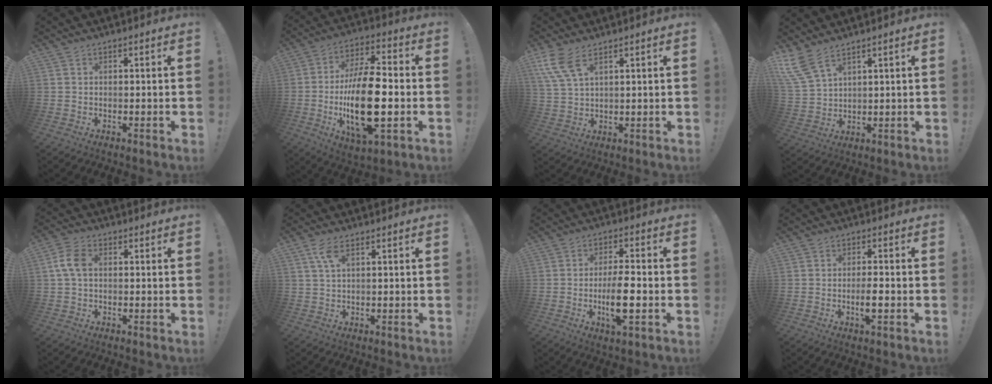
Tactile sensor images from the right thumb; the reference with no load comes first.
{"total": 21.4, "force": [-3.6, 8.7, 19.3], "torque": [-0.360, 0.000, -0.057]}
{"total": 7.7, "force": [4.7, 2.7, 5.5], "torque": [-0.122, -0.015, 0.091]}
{"total": 8.2, "force": [6.2, 2.8, 4.6], "torque": [-0.112, -0.026, 0.123]}
{"total": 6.7, "force": [0.8, 4.3, 5.2], "torque": [-0.103, 0.011, 0.016]}
{"total": 4.3, "force": [2.0, 1.5, 3.5], "torque": [-0.069, -0.001, 0.035]}
{"total": 9.8, "force": [-2.3, 2.3, 9.3], "torque": [-0.176, -0.002, -0.044]}
{"total": 4.3, "force": [-1.4, 0.9, 4.0], "torque": [-0.085, -0.001, -0.026]}